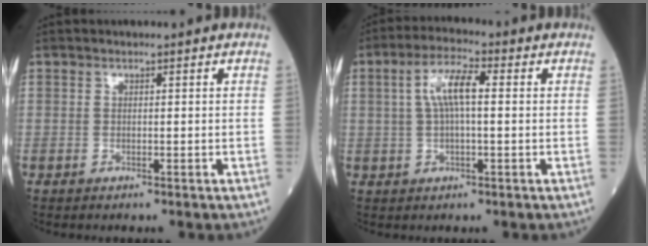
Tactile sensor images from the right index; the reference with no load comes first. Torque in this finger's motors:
{"motor_torque": [0.66, 0.24, 0.17, 0.07]}